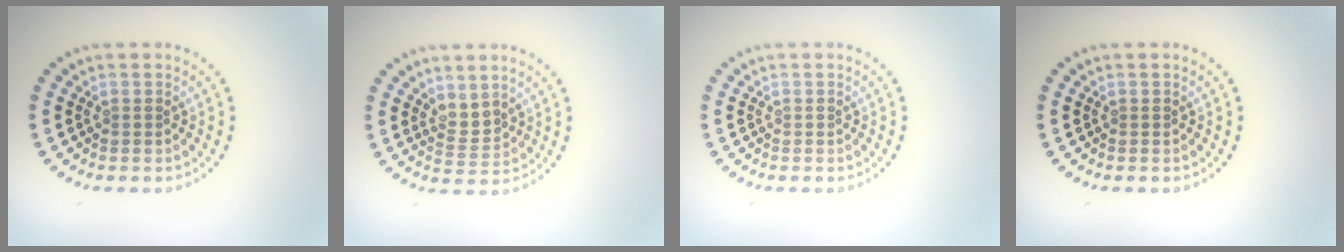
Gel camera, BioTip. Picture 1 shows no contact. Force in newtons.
{"total": 1.9, "press": 1.4, "slide": 1.3}
{"total": 0.0}
{"total": 0.0}